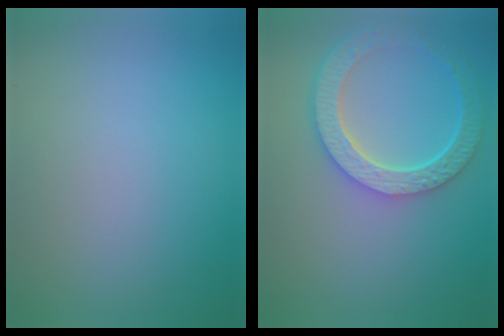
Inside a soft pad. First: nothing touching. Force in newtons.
{"total": 6.5, "press": 5.1, "slide": 4.1}